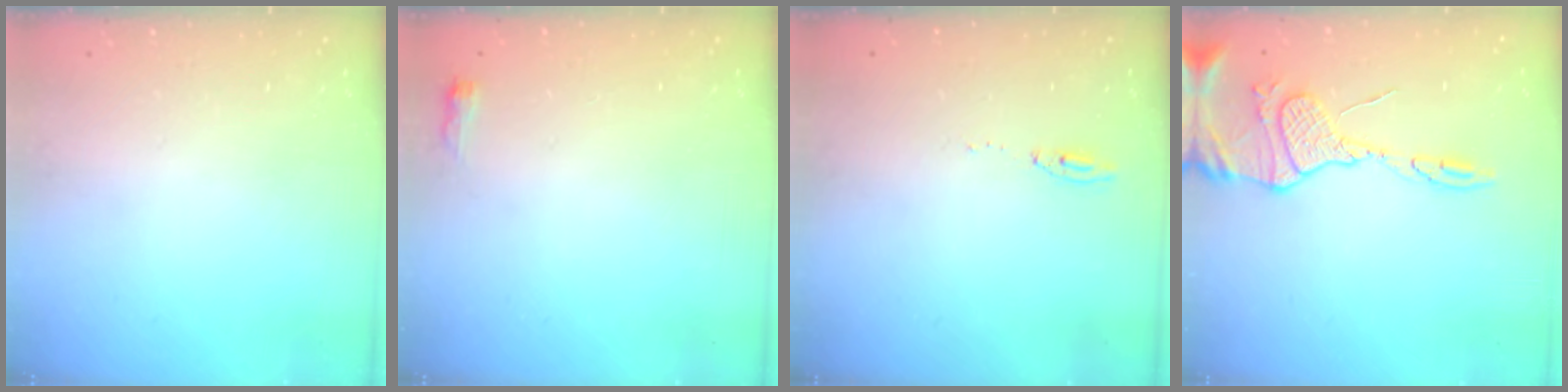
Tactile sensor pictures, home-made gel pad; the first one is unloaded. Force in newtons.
{"total": 9.8, "press": 2.8, "slide": 9.4}
{"total": 4.8, "press": 4.8, "slide": 0.6}
{"total": 13.9, "press": 13.8, "slide": 1.3}